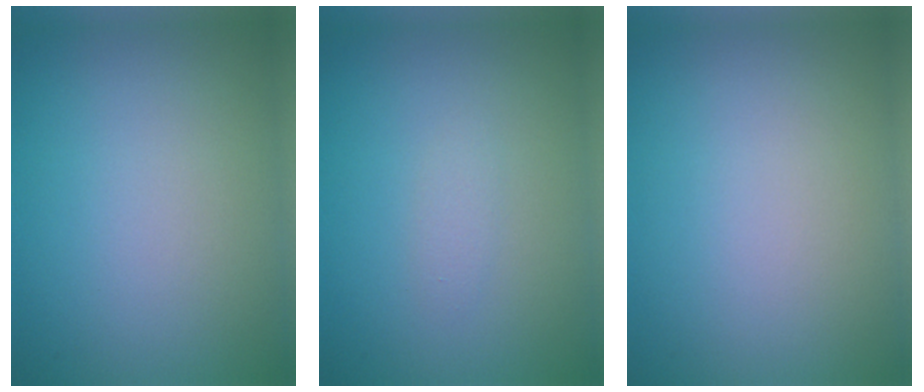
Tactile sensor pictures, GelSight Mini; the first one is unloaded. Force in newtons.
{"total": 0.8, "press": 0.8, "slide": 0.0}
{"total": 0.0}